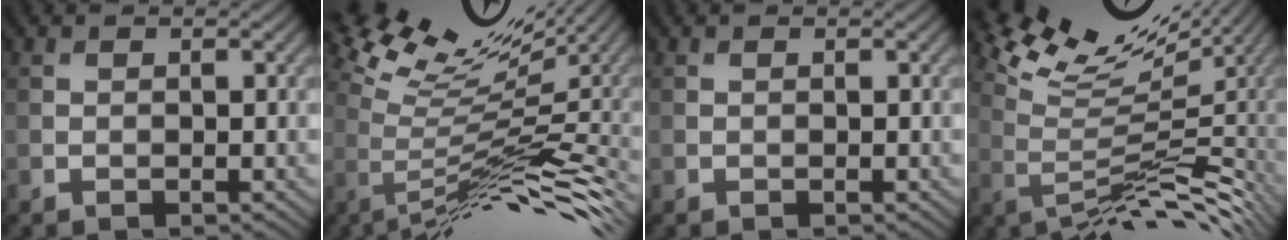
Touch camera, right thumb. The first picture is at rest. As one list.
[{"total": 9.8, "force": [2.1, 2.3, 9.2], "torque": [-0.157, 0.009, 0.063]}, {"total": 0.0}, {"total": 10.8, "force": [6.1, 2.2, 8.7], "torque": [-0.145, 0.017, 0.120]}]